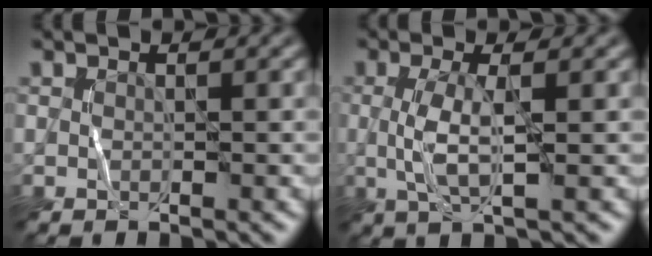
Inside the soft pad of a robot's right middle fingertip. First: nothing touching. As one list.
[{"total": 3.1, "force": [0.0, 0.7, 3.0], "torque": [-0.071, 0.002, -0.001]}]